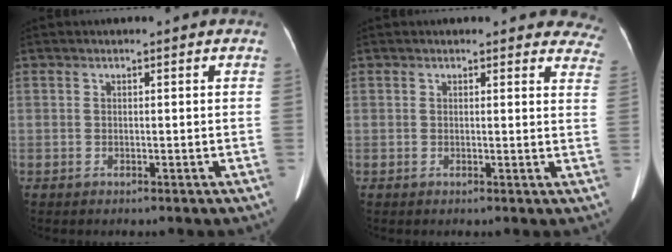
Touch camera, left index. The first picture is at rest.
{"total": 11.1, "force": [10.5, 3.2, 2.1], "torque": [0.026, -0.028, 0.076]}